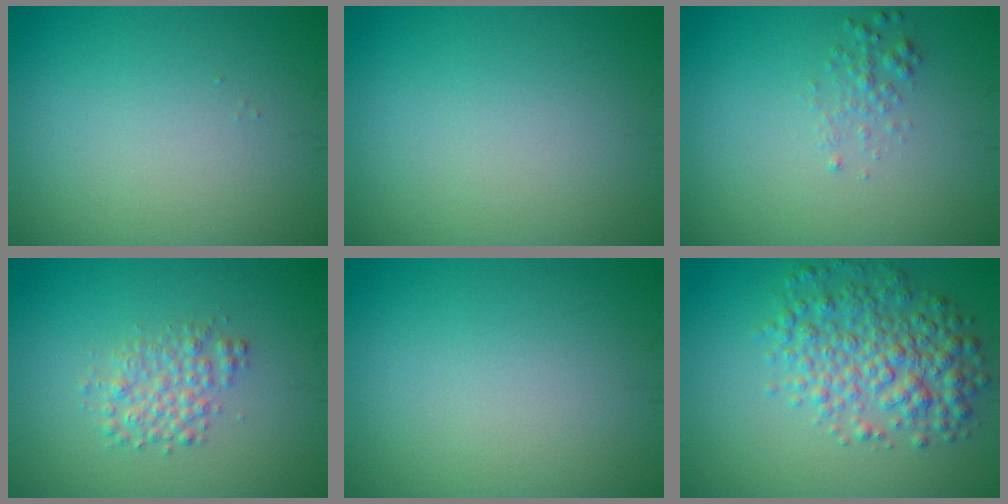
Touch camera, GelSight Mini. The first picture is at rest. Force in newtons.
{"total": 0.0}
{"total": 1.2, "press": 1.2, "slide": 0.0}
{"total": 2.6, "press": 2.6, "slide": 0.0}
{"total": 0.0}
{"total": 5.5, "press": 5.5, "slide": 0.1}